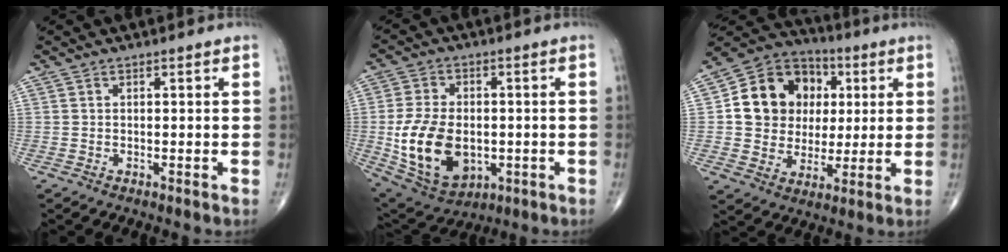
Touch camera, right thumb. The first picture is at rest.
{"total": 16.2, "force": [-2.2, 10.6, 12.0], "torque": [-0.206, -0.004, -0.019]}
{"total": 16.3, "force": [2.9, 14.0, 7.9], "torque": [-0.097, 0.014, 0.052]}